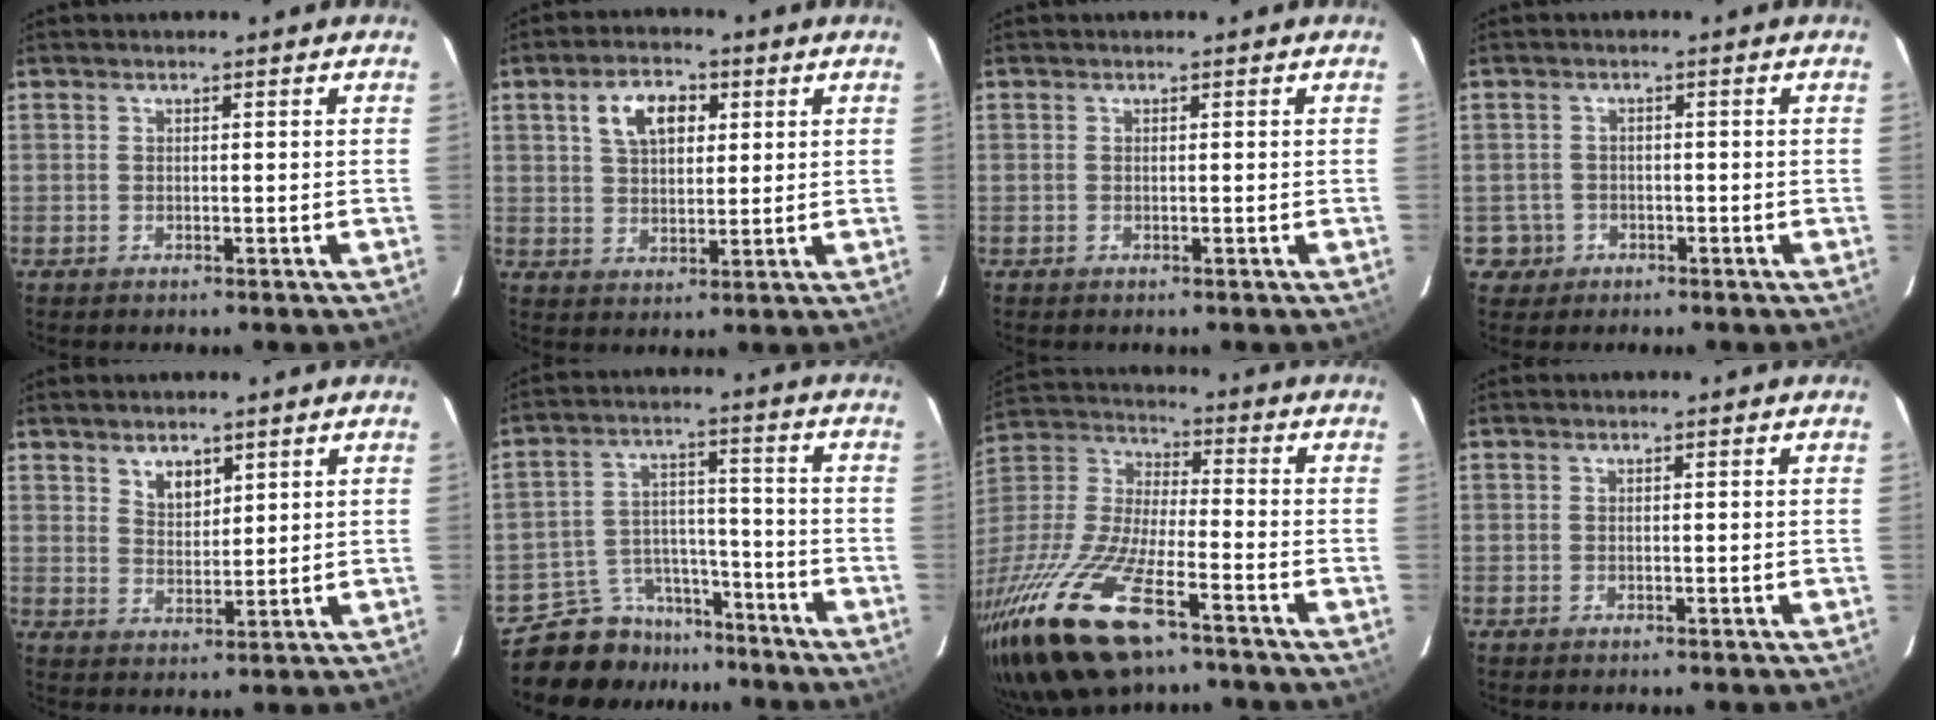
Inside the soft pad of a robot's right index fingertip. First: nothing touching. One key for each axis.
{"total": 7.7, "fx": 2.9, "fy": 4.7, "fz": 5.4, "tx": -0.098, "ty": 0.023, "tz": 0.054}
{"total": 0.0}
{"total": 3.6, "fx": -1.2, "fy": 3.4, "fz": 0.1, "tx": -0.008, "ty": 0.017, "tz": -0.016}
{"total": 4.3, "fx": 2.8, "fy": 2.4, "fz": 2.1, "tx": -0.031, "ty": 0.002, "tz": 0.052}
{"total": 11.1, "fx": -9.5, "fy": 5.6, "fz": 0.9, "tx": -0.034, "ty": 0.044, "tz": -0.144}
{"total": 26.3, "fx": -16.5, "fy": 8.4, "fz": 18.7, "tx": -0.405, "ty": -0.059, "tz": -0.303}
{"total": 0.0}